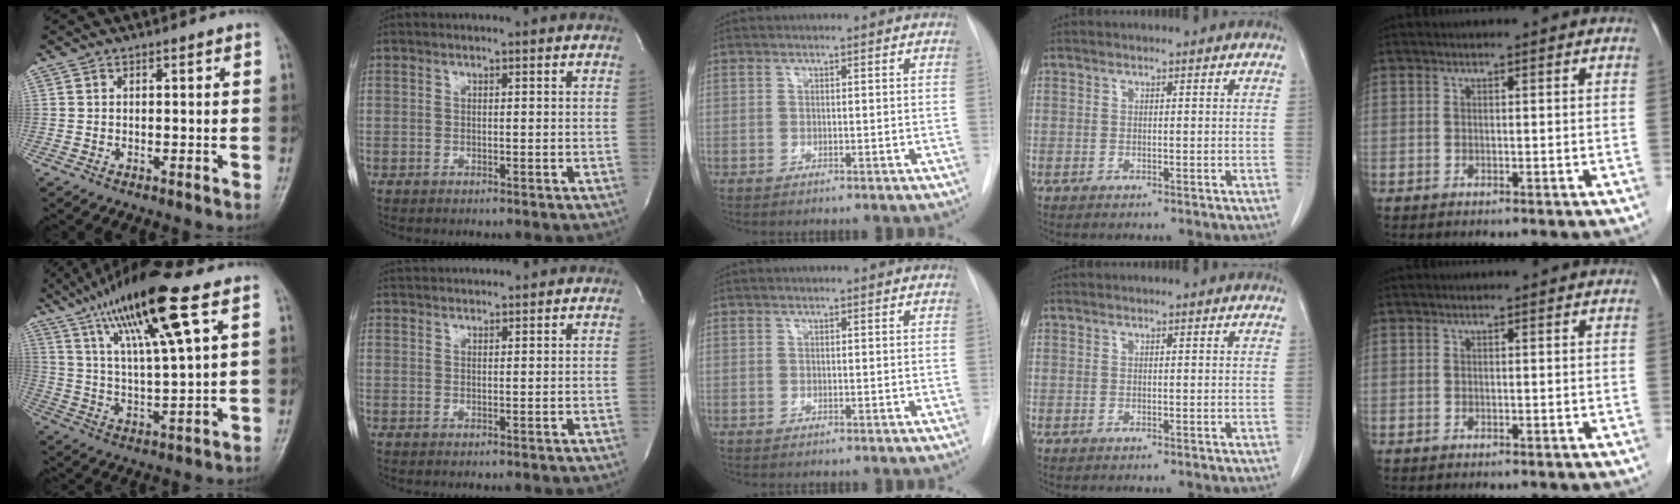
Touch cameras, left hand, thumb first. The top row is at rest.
{"thumb": {"total": 18.2, "force": [9.6, 2.7, 15.2], "torque": [-0.272, -0.018, 0.176]}, "index": {"total": 7.3, "force": [7.1, 0.5, 1.7], "torque": [-0.033, 0.037, 0.103]}}